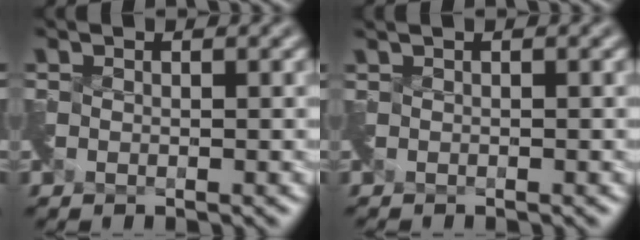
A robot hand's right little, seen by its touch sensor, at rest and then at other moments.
{"total": 0.5, "force": [-0.1, -0.1, 0.5], "torque": [-0.012, -0.006, -0.004]}